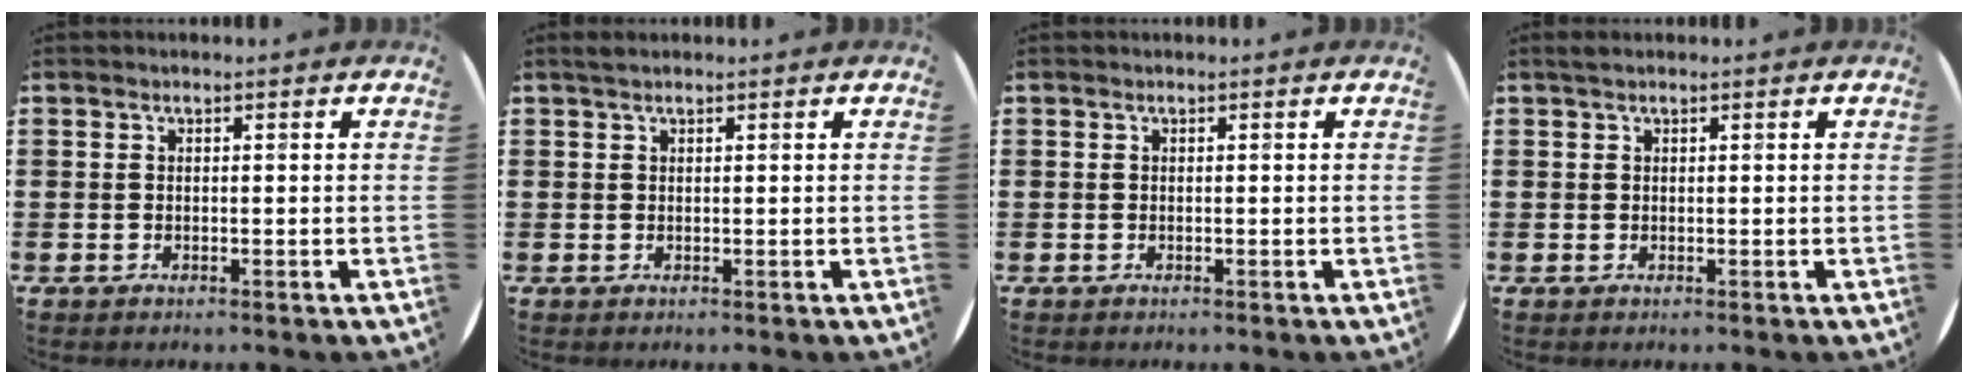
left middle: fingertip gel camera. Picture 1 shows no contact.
{"total": 0.7, "force": [0.7, 0.3, 0.2], "torque": [-0.004, 0.003, 0.013]}
{"total": 0.0}
{"total": 0.6, "force": [0.5, 0.3, 0.1], "torque": [-0.003, 0.002, 0.010]}